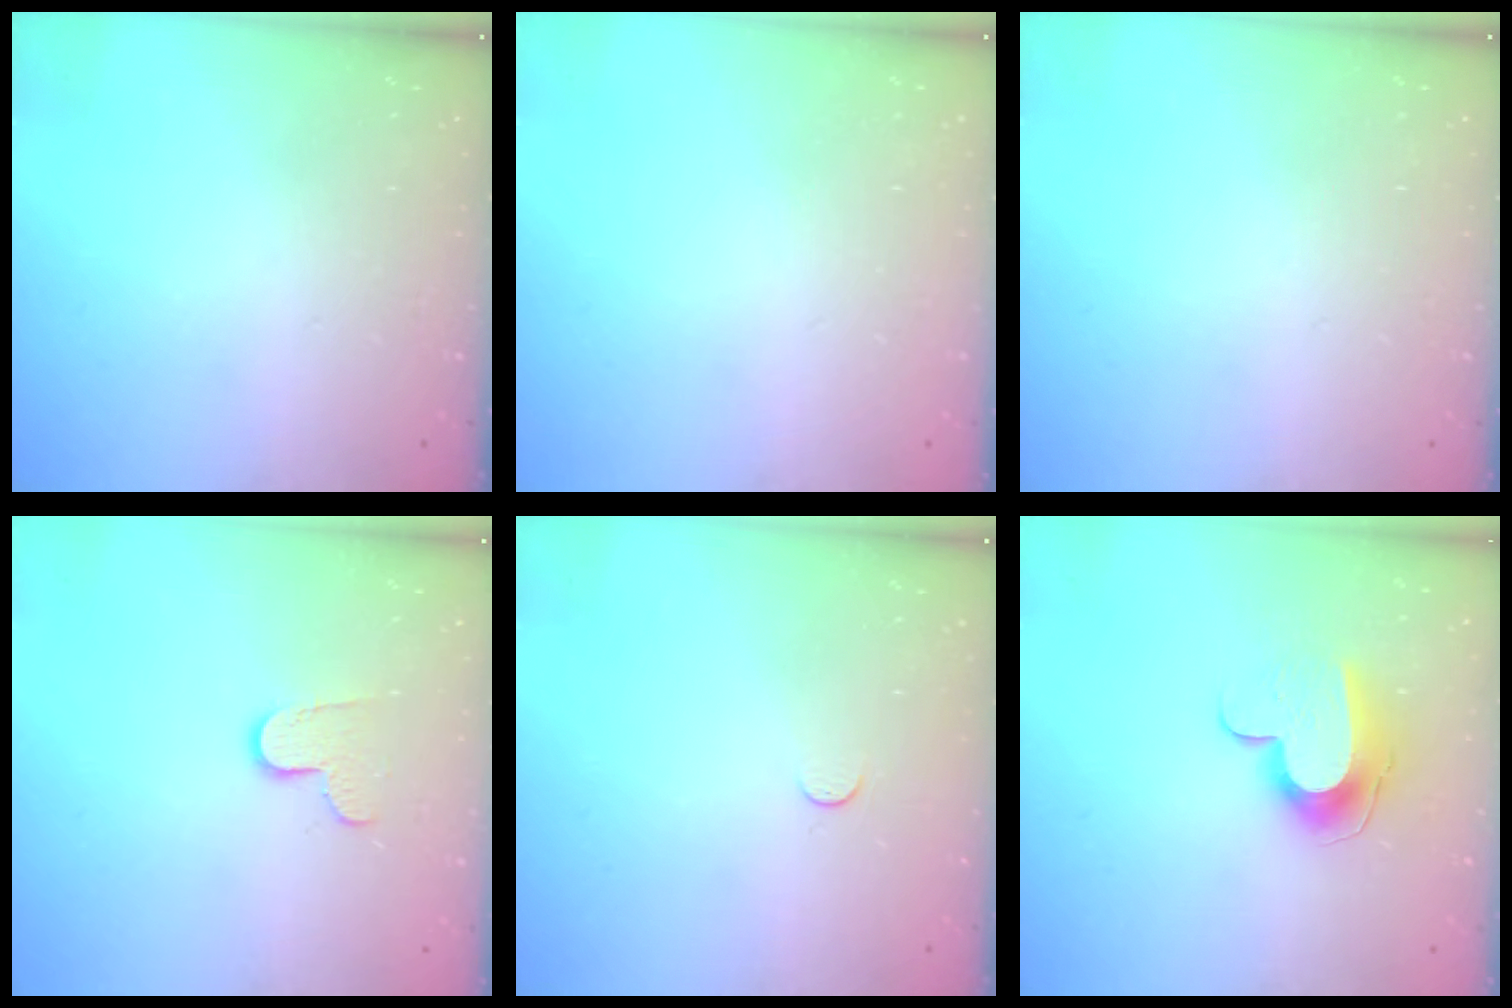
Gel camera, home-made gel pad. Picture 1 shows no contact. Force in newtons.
{"total": 0.0}
{"total": 0.0}
{"total": 7.2, "press": 7.2, "slide": 0.4}
{"total": 3.5, "press": 3.5, "slide": 0.4}
{"total": 10.4, "press": 10.4, "slide": 0.3}